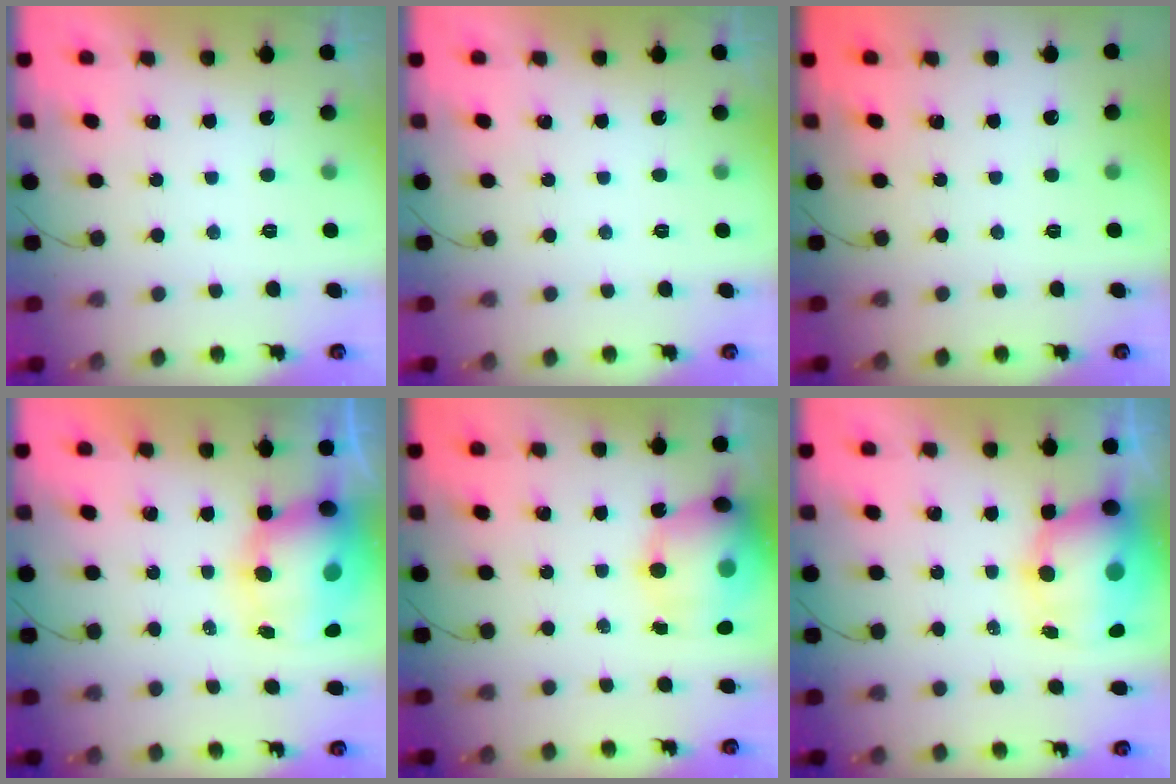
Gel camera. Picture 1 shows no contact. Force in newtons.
{"total": 0.0}
{"total": 0.0}
{"total": 12.4, "press": 12.0, "slide": 3.2}
{"total": 18.0, "press": 17.5, "slide": 4.2}
{"total": 12.1, "press": 11.6, "slide": 3.3}